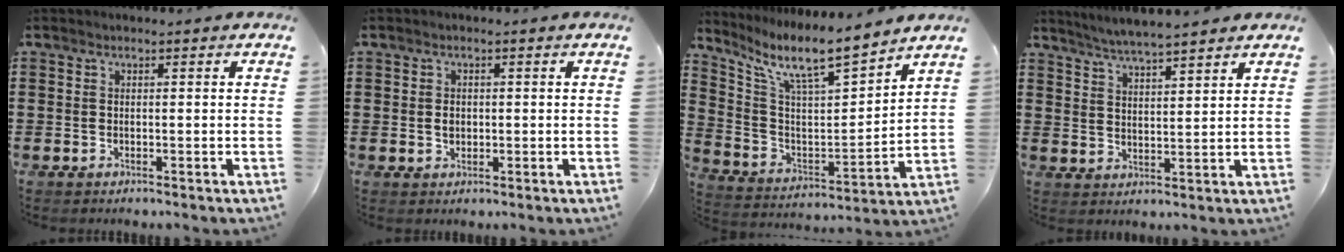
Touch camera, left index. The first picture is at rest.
{"total": 1.6, "force": [0.2, 1.1, 1.2], "torque": [-0.025, 0.006, 0.002]}
{"total": 9.6, "force": [7.9, 1.3, 5.3], "torque": [-0.135, -0.049, 0.131]}
{"total": 4.2, "force": [4.0, -0.3, 1.2], "torque": [-0.035, -0.016, 0.070]}